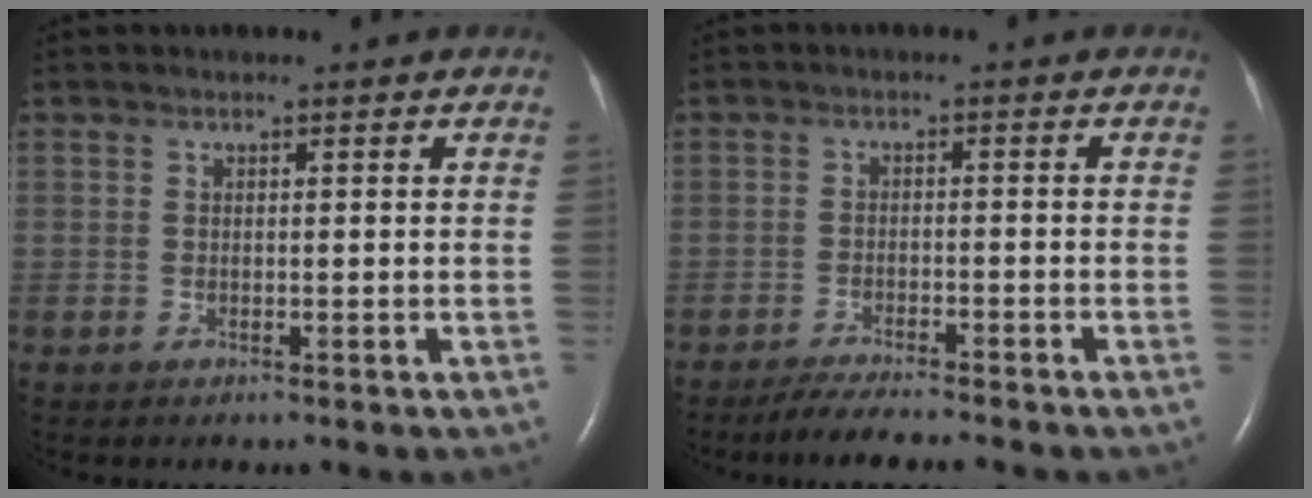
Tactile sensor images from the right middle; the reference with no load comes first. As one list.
[{"total": 5.4, "force": [-4.9, 0.0, 2.2], "torque": [-0.042, -0.018, -0.084]}]